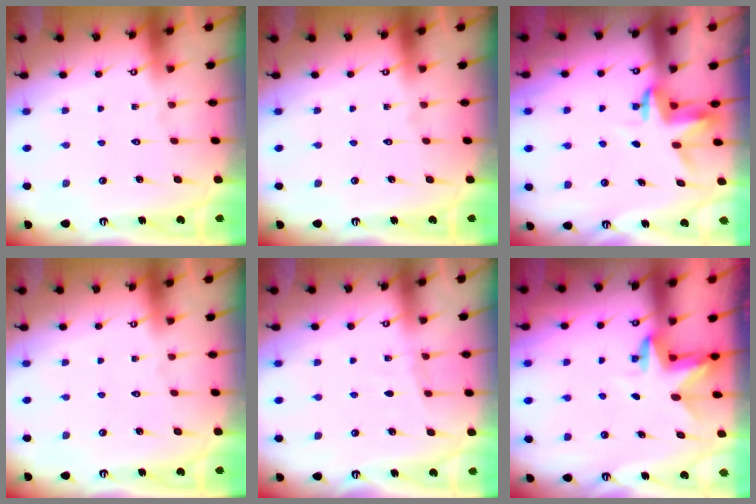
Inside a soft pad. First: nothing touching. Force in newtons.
{"total": 0.0}
{"total": 3.6, "press": 3.6, "slide": 0.2}
{"total": 0.0}
{"total": 3.0, "press": 3.0, "slide": 0.4}
{"total": 3.2, "press": 3.2, "slide": 0.2}